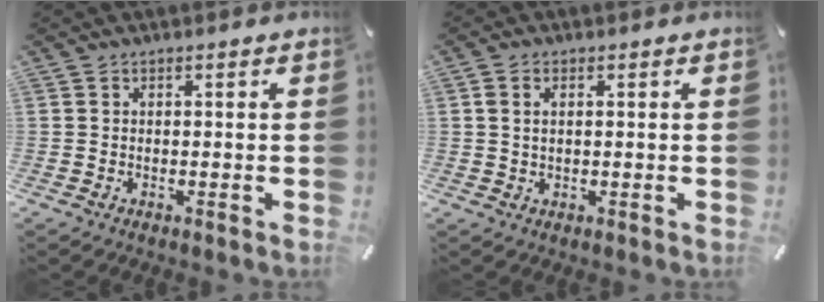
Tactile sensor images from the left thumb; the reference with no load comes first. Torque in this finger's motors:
{"motor_torque": [0.03, -0.13, 0.25, 0.00, 0.01]}